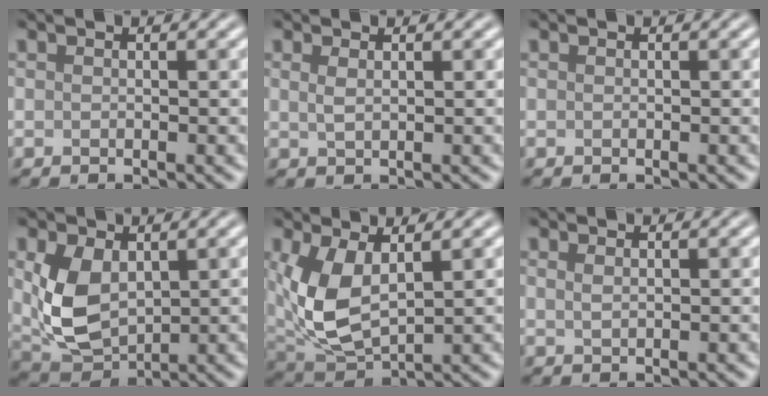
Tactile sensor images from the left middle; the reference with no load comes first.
{"total": 1.1, "force": [0.6, 0.4, 0.9], "torque": [-0.016, 0.001, 0.011]}
{"total": 0.0}
{"total": 6.1, "force": [1.0, 4.0, 4.6], "torque": [-0.108, -0.007, 0.028]}
{"total": 6.9, "force": [1.3, 3.6, 5.8], "torque": [-0.146, -0.008, 0.029]}
{"total": 0.8, "force": [0.5, 0.2, 0.5], "torque": [-0.011, 0.001, 0.010]}